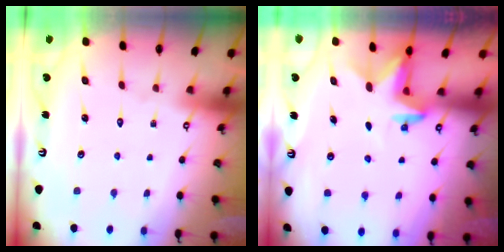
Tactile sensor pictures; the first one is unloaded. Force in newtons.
{"total": 2.7, "press": 2.6, "slide": 0.6}